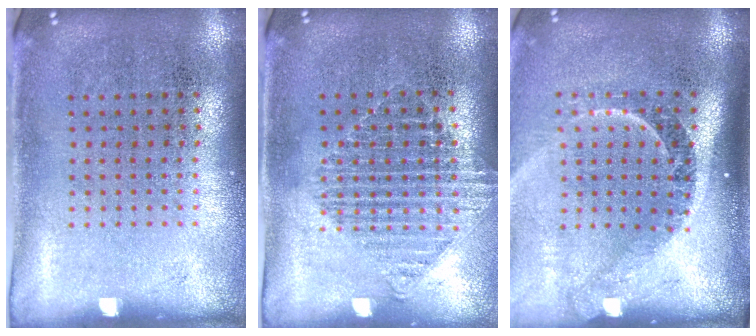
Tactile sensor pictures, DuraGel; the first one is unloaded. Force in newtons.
{"total": 1.2, "press": 1.1, "slide": 0.3}
{"total": 2.3, "press": 1.6, "slide": 1.6}